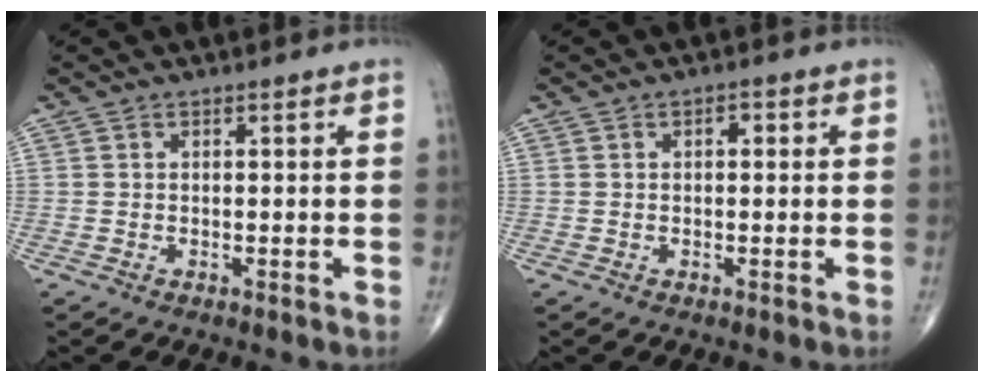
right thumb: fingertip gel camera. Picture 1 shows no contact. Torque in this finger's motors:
{"motor_torque": [-0.12, 0.33, 0.11, 0.00, 0.02]}